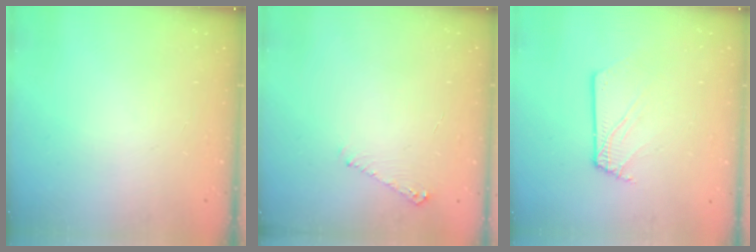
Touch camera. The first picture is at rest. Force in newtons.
{"total": 4.7, "press": 4.7, "slide": 0.7}
{"total": 2.6, "press": 2.6, "slide": 0.3}